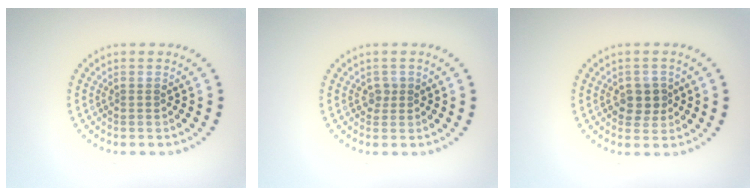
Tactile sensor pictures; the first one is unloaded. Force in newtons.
{"total": 0.9, "press": 0.8, "slide": 0.4}
{"total": 2.6, "press": 2.5, "slide": 0.7}